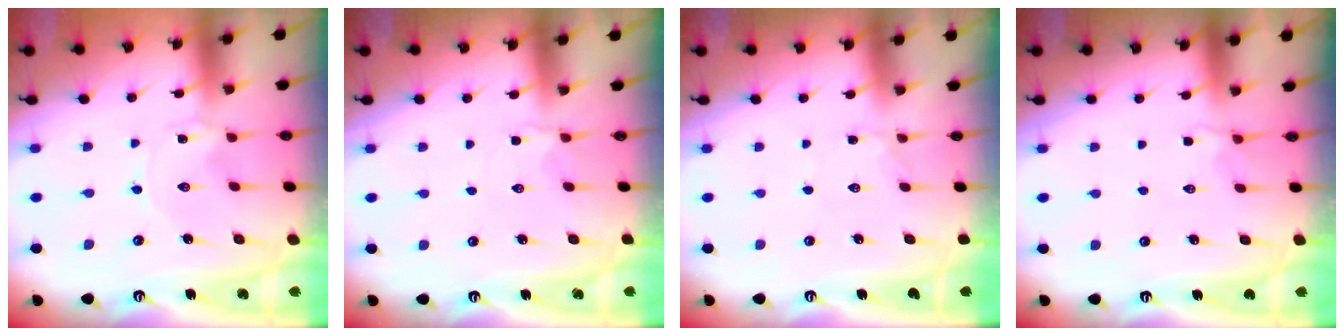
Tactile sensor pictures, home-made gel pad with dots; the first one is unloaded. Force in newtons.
{"total": 2.3, "press": 2.0, "slide": 1.2}
{"total": 1.8, "press": 1.8, "slide": 0.4}
{"total": 2.1, "press": 1.3, "slide": 1.6}